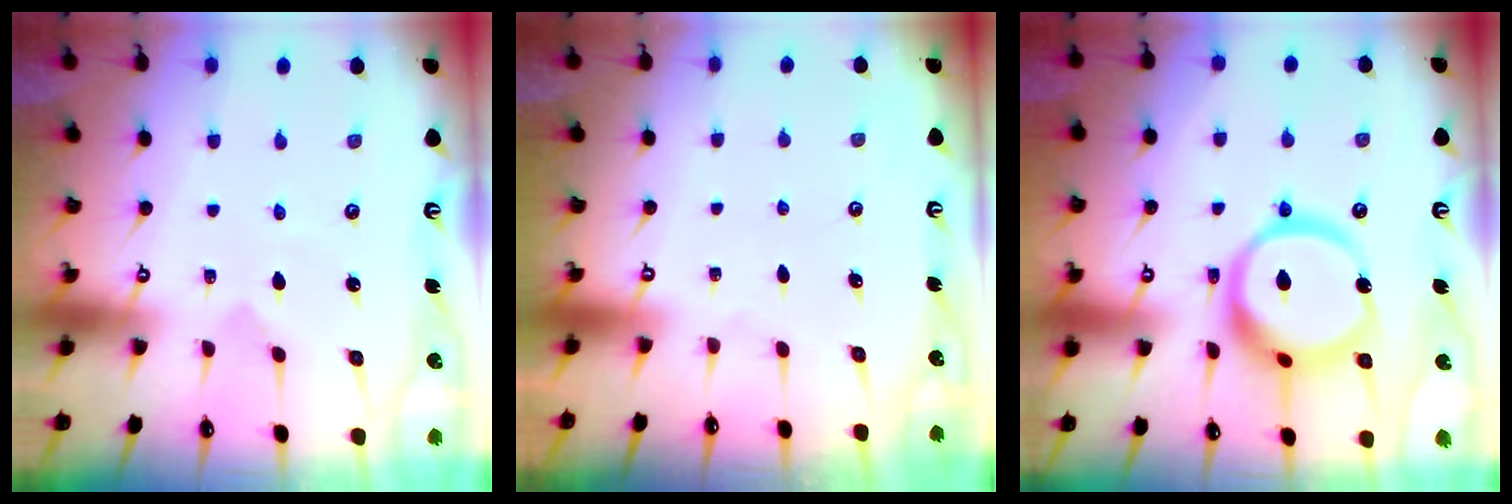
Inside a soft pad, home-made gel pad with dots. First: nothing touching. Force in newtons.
{"total": 0.0}
{"total": 17.7, "press": 17.6, "slide": 1.9}